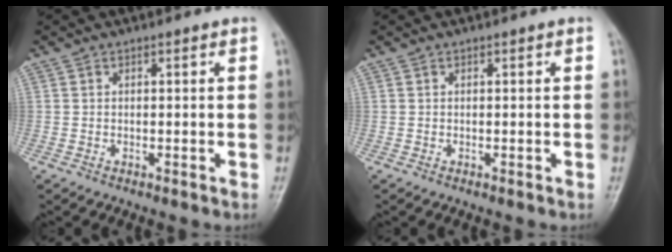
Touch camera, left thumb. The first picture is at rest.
{"total": 0.0}